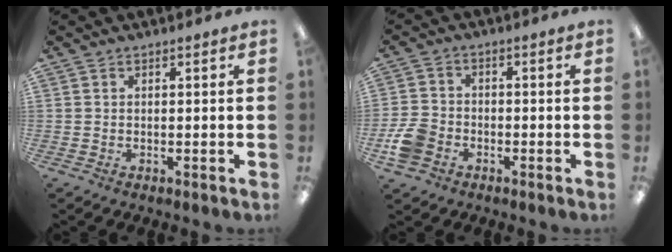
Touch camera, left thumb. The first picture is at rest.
{"total": 6.6, "force": [-3.1, 4.8, 3.4], "torque": [-0.075, 0.017, -0.058]}